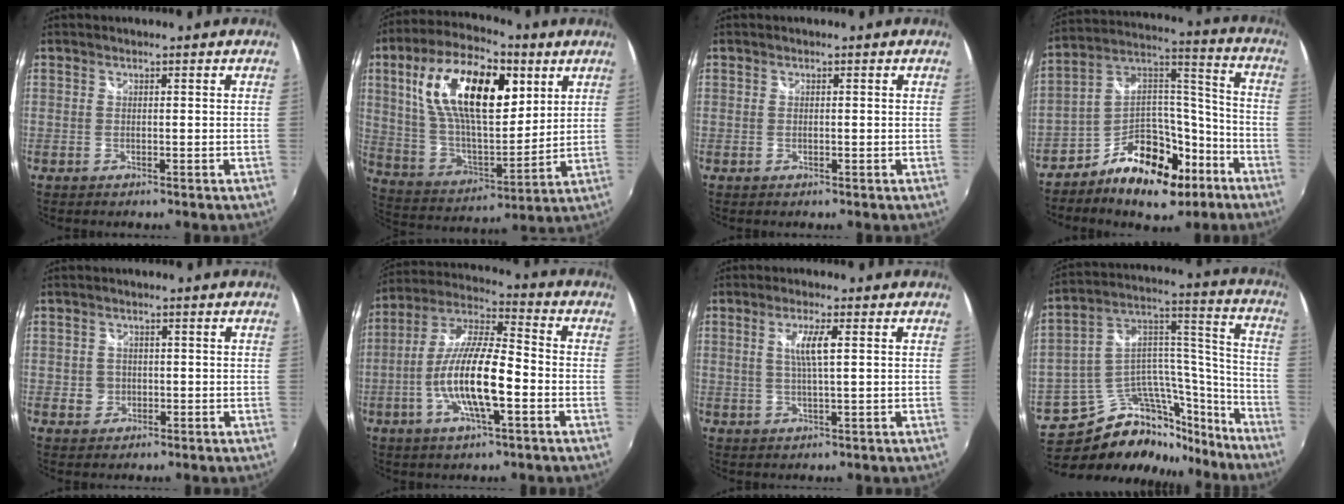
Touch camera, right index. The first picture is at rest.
{"total": 24.0, "force": [8.8, 11.3, 19.2], "torque": [-0.361, 0.017, 0.160]}
{"total": 0.0}
{"total": 17.9, "force": [-10.3, 10.2, 10.6], "torque": [-0.195, 0.051, -0.164]}
{"total": 3.1, "force": [-0.6, 2.9, 0.6], "torque": [-0.013, 0.001, -0.008]}
{"total": 15.0, "force": [-4.3, 3.7, 13.9], "torque": [-0.276, -0.004, -0.085]}
{"total": 4.4, "force": [1.0, 0.3, 4.3], "torque": [-0.082, -0.003, 0.018]}
{"total": 23.3, "force": [-18.3, 11.1, 9.1], "torque": [-0.149, 0.079, -0.271]}